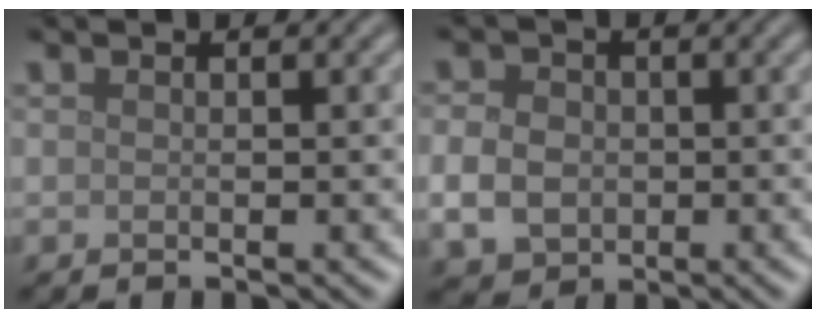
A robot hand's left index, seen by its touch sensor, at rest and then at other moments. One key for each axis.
{"total": 4.0, "fx": -0.6, "fy": 3.3, "fz": 2.2, "tx": -0.049, "ty": -0.002, "tz": -0.016}